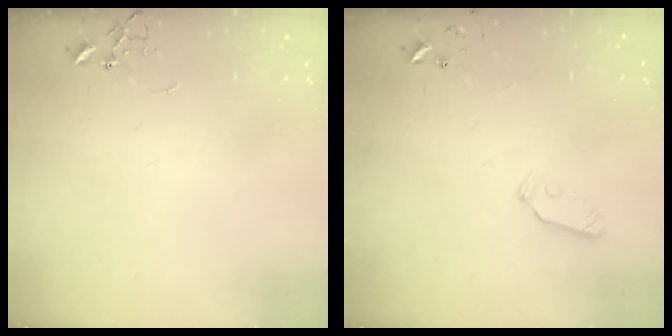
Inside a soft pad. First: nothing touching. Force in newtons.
{"total": 5.3, "press": 5.3, "slide": 0.1}